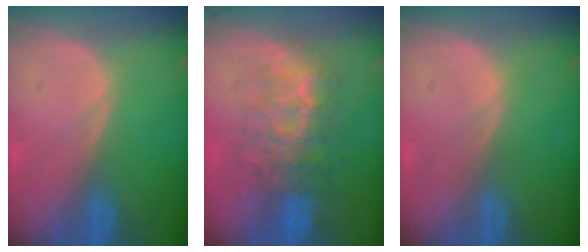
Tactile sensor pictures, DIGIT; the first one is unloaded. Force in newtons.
{"total": 8.7, "press": 8.1, "slide": 3.1}
{"total": 0.0}